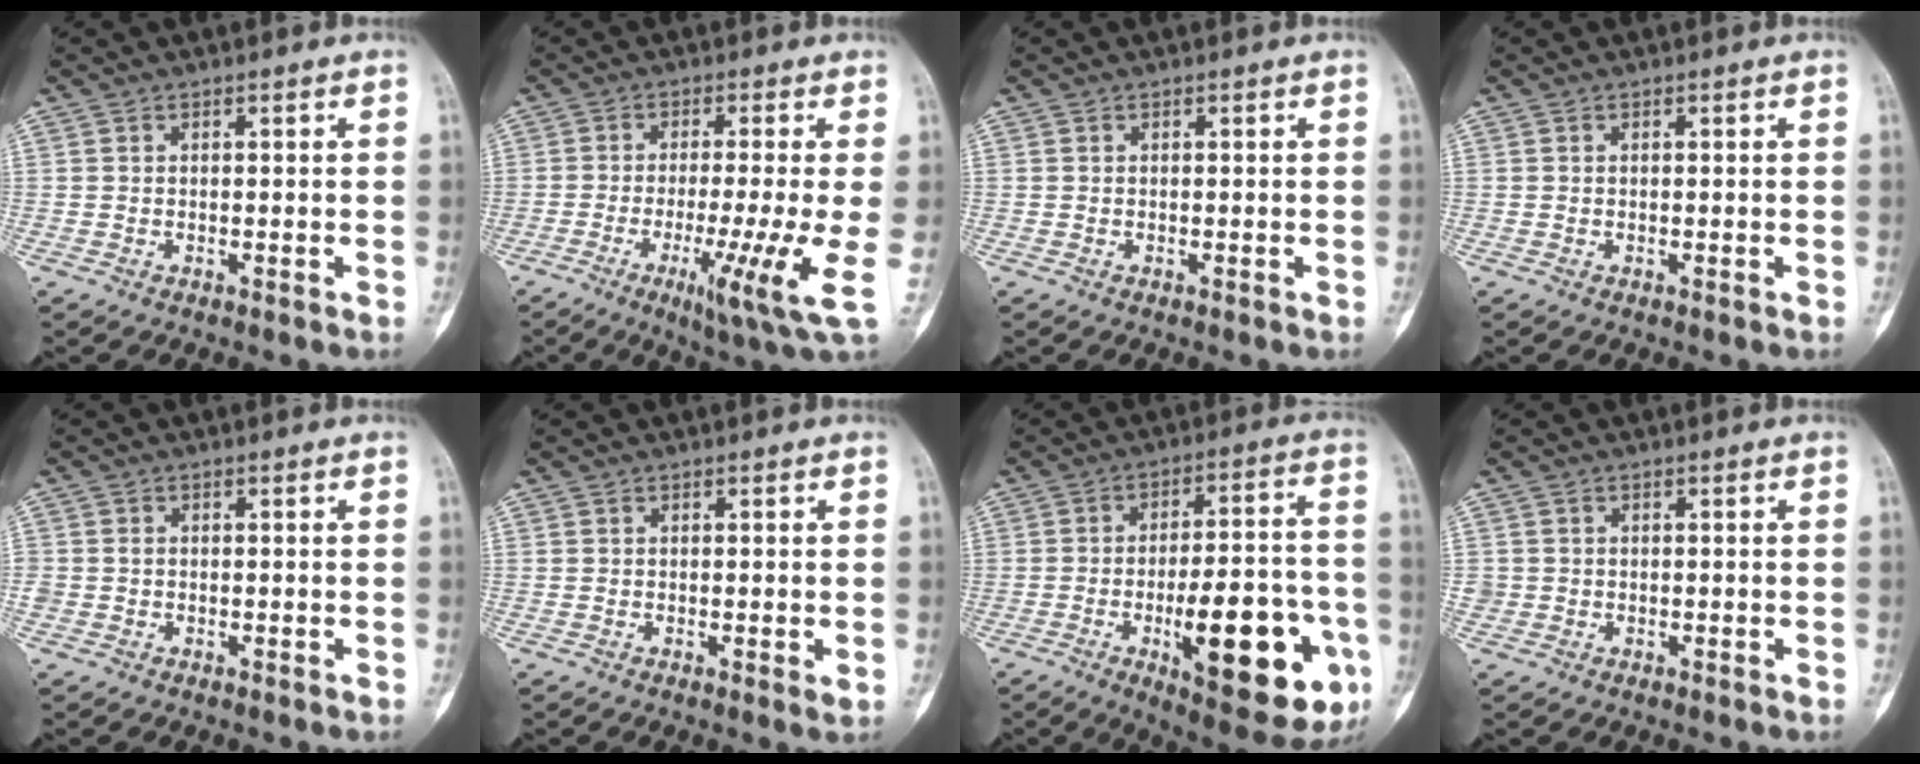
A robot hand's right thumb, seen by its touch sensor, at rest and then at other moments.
{"total": 10.7, "force": [-2.6, 0.1, 10.4], "torque": [-0.183, -0.025, -0.046]}
{"total": 0.0}
{"total": 0.0}
{"total": 1.1, "force": [-0.1, 1.1, 0.4], "torque": [-0.004, 0.004, -0.005]}
{"total": 1.4, "force": [-0.2, 0.3, 1.4], "torque": [-0.023, -0.006, -0.005]}
{"total": 23.9, "force": [-7.9, 8.3, 20.9], "torque": [-0.252, 0.019, -0.098]}
{"total": 1.1, "force": [-0.1, 1.1, -0.1], "torque": [0.009, 0.007, -0.006]}